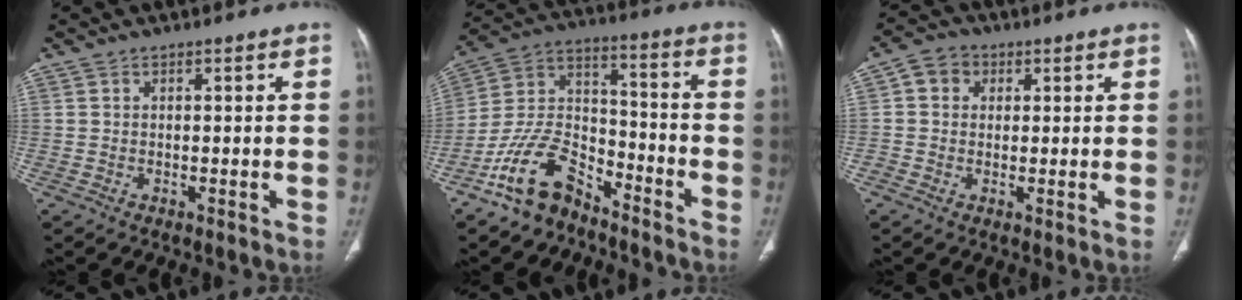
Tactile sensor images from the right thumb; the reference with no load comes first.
{"total": 13.4, "force": [-9.7, 6.9, 6.2], "torque": [-0.107, 0.083, -0.189]}
{"total": 4.7, "force": [1.1, 4.3, 1.8], "torque": [-0.007, 0.007, 0.011]}